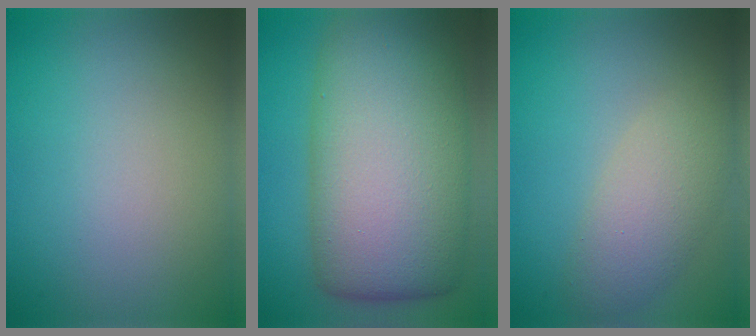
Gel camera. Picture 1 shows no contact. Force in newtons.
{"total": 14.9, "press": 14.9, "slide": 0.5}
{"total": 4.1, "press": 4.1, "slide": 0.3}